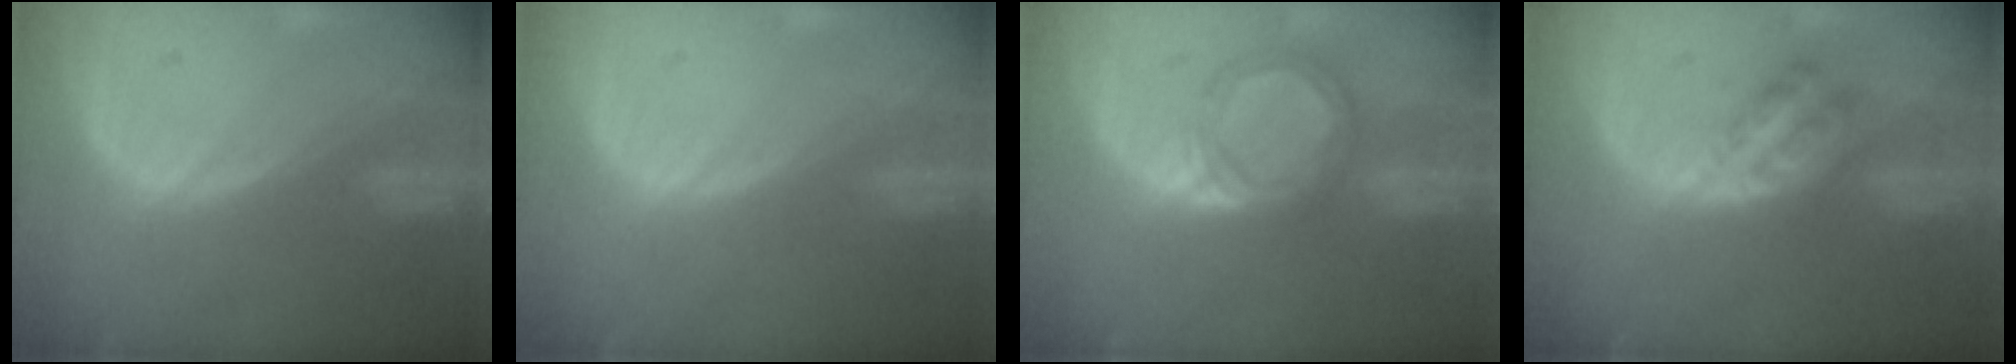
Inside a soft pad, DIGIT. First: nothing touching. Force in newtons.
{"total": 0.0}
{"total": 5.2, "press": 5.0, "slide": 1.3}
{"total": 5.4, "press": 4.9, "slide": 2.2}